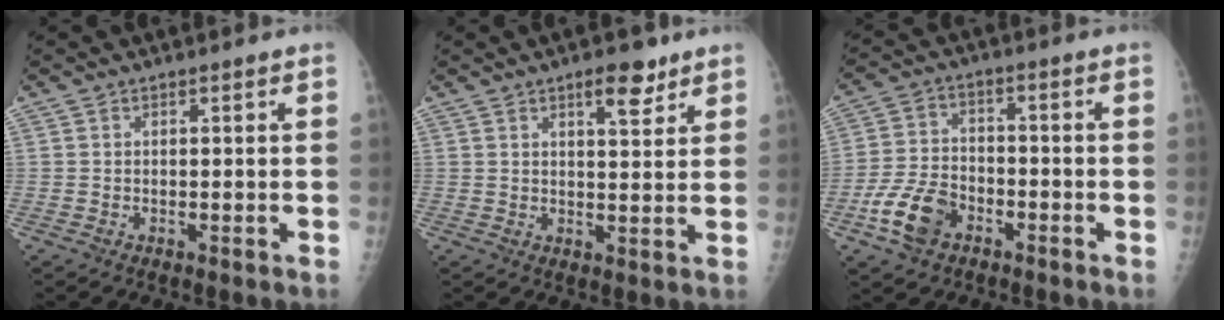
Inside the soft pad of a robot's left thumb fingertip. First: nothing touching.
{"total": 5.8, "force": [3.7, 2.1, 3.9], "torque": [-0.042, -0.021, 0.052]}
{"total": 9.1, "force": [-4.6, 5.9, 5.2], "torque": [-0.097, 0.021, -0.086]}